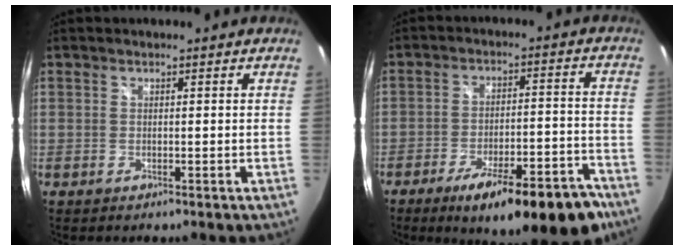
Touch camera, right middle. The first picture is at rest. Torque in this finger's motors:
{"motor_torque": [1.22, -0.92, 0.28, 0.07]}